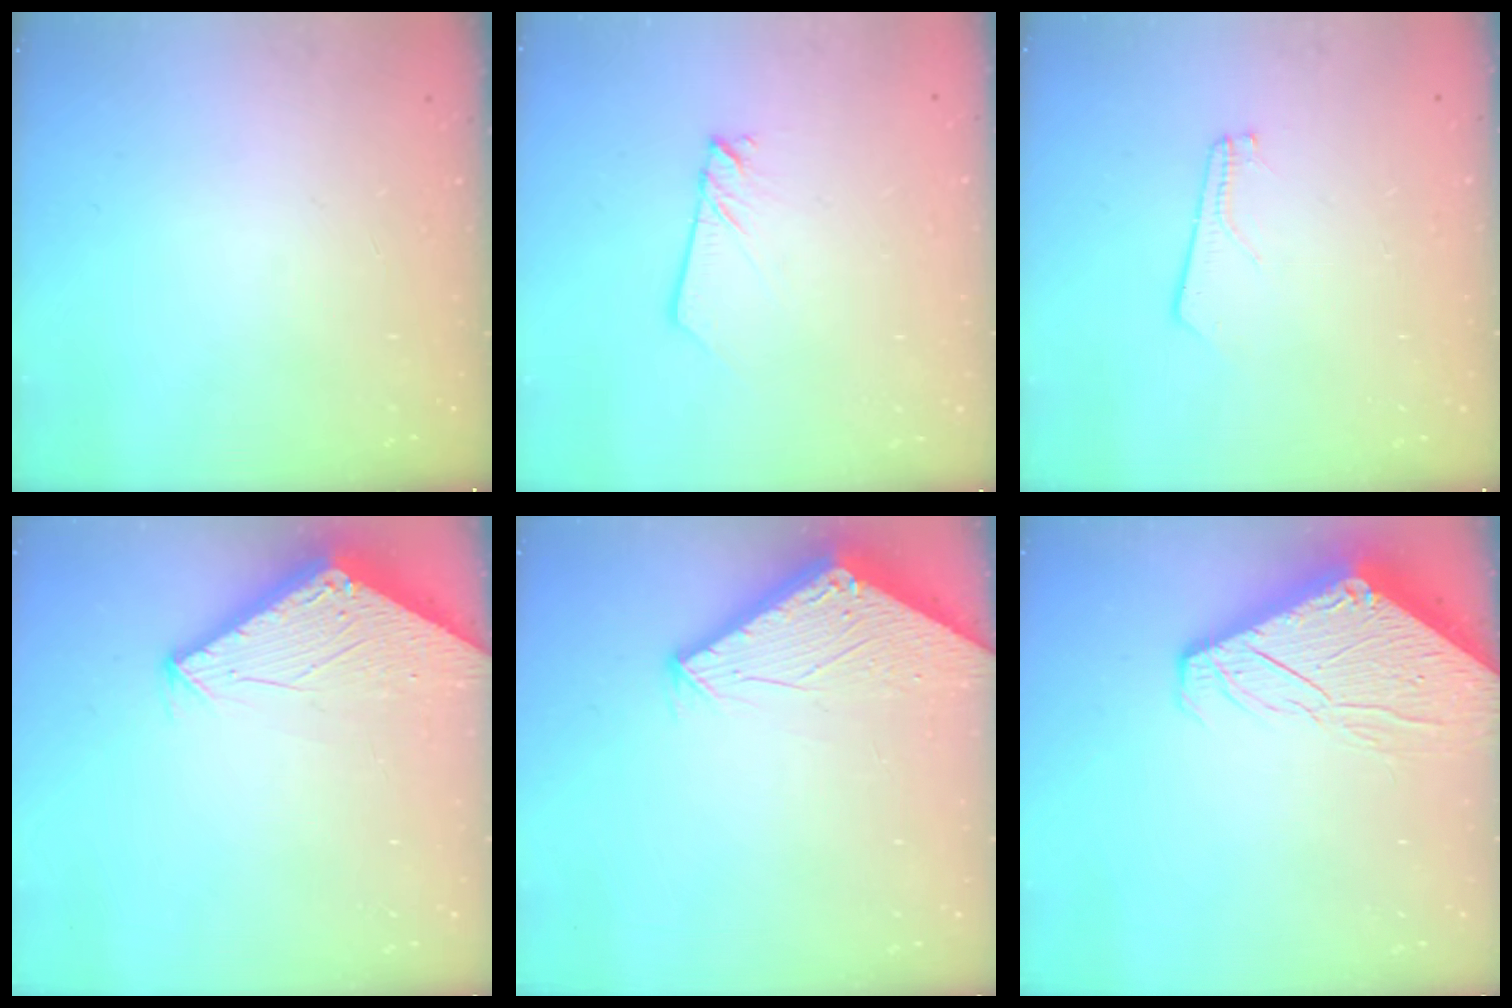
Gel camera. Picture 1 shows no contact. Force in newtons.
{"total": 2.5, "press": 2.5, "slide": 0.2}
{"total": 2.1, "press": 2.1, "slide": 0.3}
{"total": 2.8, "press": 2.8, "slide": 0.2}
{"total": 2.9, "press": 2.9, "slide": 0.1}
{"total": 9.3, "press": 9.3, "slide": 1.0}